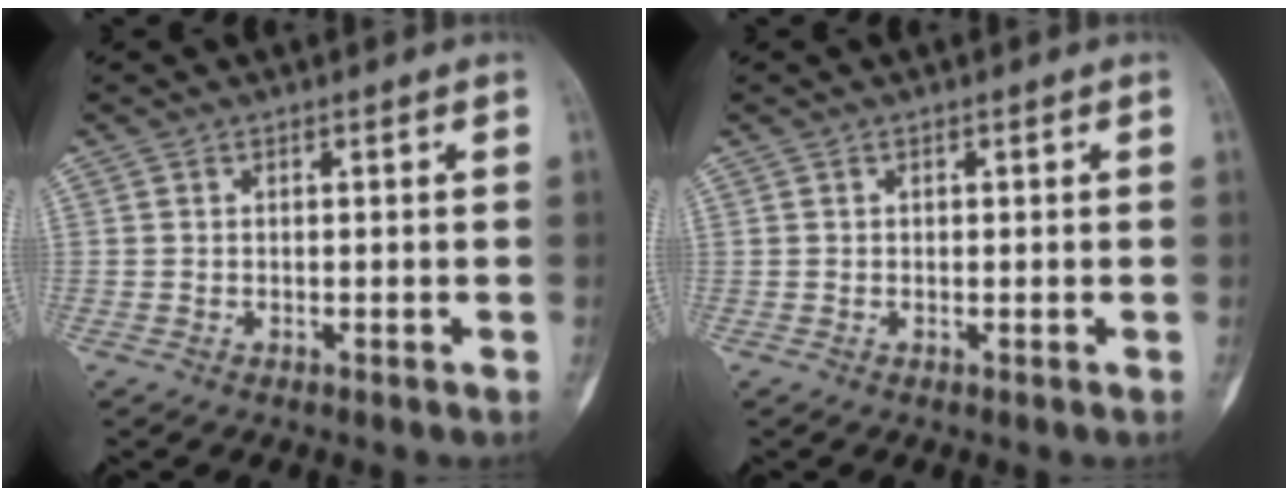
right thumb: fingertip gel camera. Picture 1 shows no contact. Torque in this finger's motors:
{"motor_torque": [-0.25, 0.02, -0.10, -0.06, -0.05]}